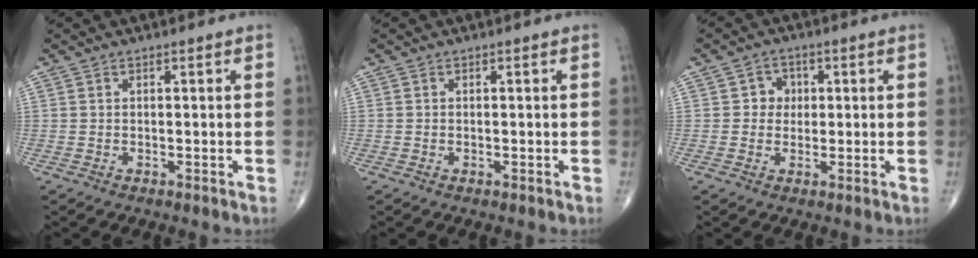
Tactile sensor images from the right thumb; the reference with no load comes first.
{"total": 0.0}
{"total": 3.6, "force": [0.5, 3.3, 1.3], "torque": [0.007, 0.006, -0.001]}